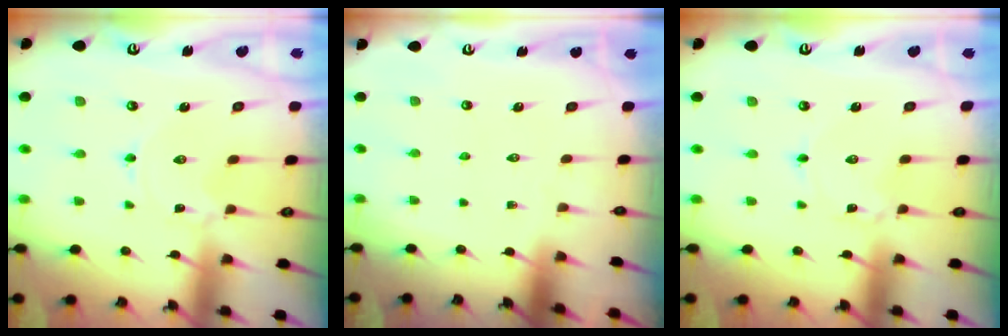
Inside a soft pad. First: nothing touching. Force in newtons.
{"total": 0.0}
{"total": 1.0, "press": 1.0, "slide": 0.0}